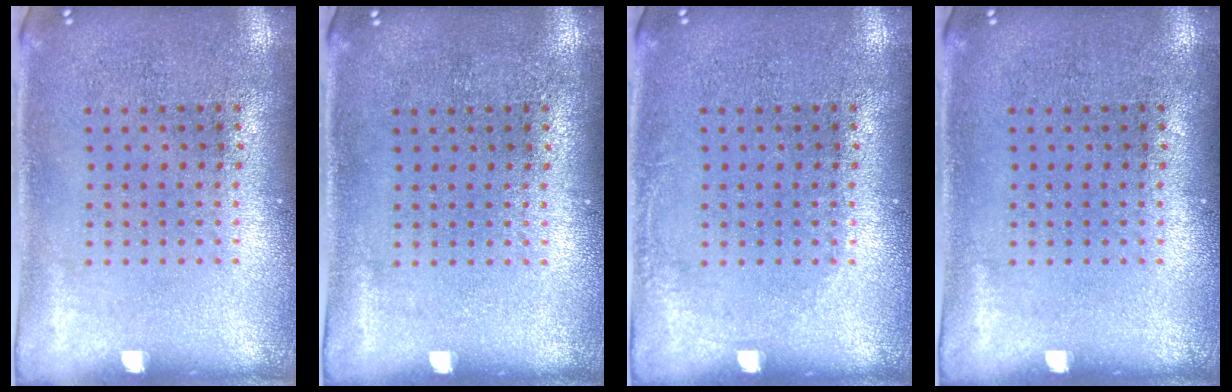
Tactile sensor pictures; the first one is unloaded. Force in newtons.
{"total": 0.0}
{"total": 0.7, "press": 0.7, "slide": 0.1}
{"total": 0.0}